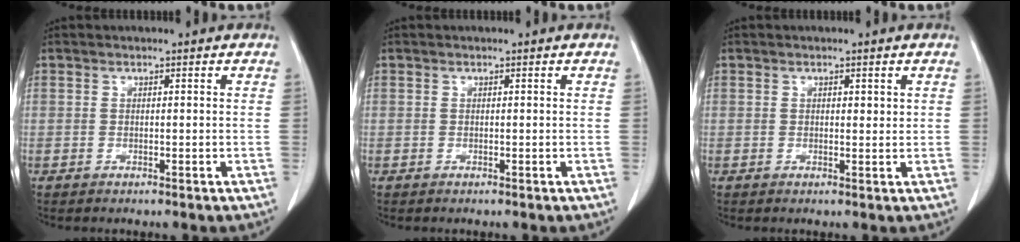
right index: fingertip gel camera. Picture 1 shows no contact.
{"total": 0.0}
{"total": 1.2, "force": [0.6, 0.6, 0.9], "torque": [-0.012, -0.002, 0.007]}